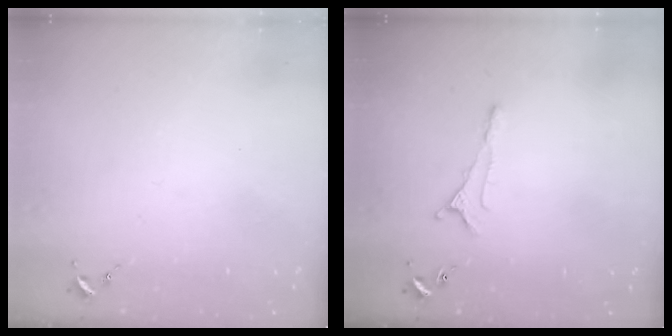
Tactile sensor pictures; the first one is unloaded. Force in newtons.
{"total": 5.0, "press": 5.0, "slide": 0.8}